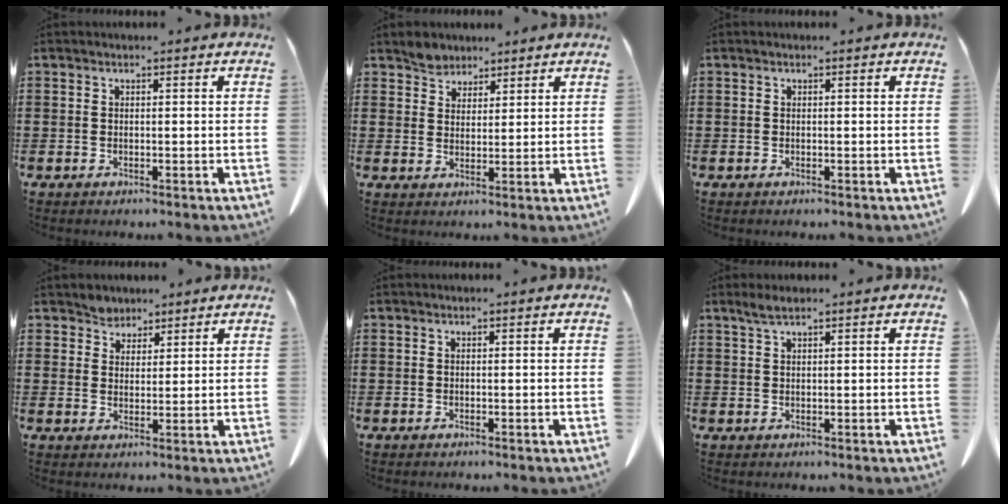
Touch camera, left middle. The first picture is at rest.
{"total": 3.4, "force": [2.9, 1.8, 0.2], "torque": [-0.015, 0.006, 0.057]}
{"total": 0.0}
{"total": 3.0, "force": [2.6, 1.5, -0.1], "torque": [-0.010, 0.005, 0.051]}
{"total": 0.0}
{"total": 2.0, "force": [1.4, 0.4, 1.4], "torque": [-0.031, 0.002, 0.025]}